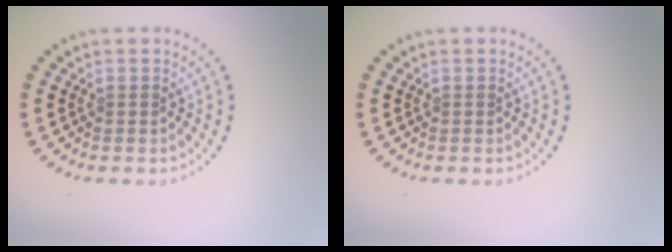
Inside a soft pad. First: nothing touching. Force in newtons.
{"total": 0.0}